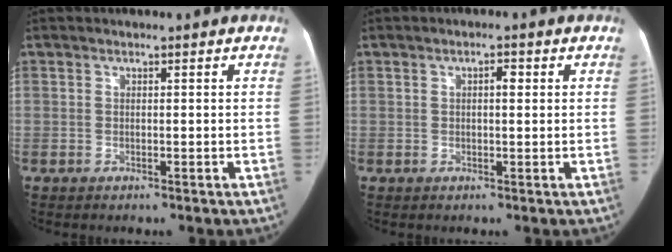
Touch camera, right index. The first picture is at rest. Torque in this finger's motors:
{"motor_torque": [-0.02, 0.05, -0.08, -0.01]}